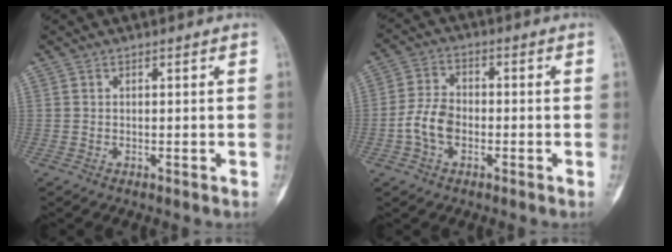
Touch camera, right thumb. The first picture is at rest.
{"total": 6.7, "force": [-1.9, 4.5, 4.6], "torque": [-0.080, 0.021, -0.045]}